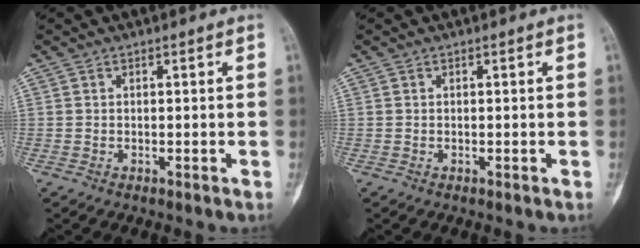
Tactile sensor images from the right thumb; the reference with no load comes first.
{"total": 0.0}